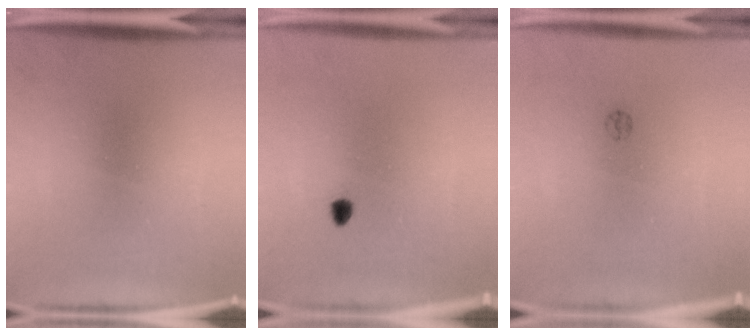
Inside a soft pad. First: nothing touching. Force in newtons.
{"total": 0.9}
{"total": 1.0}